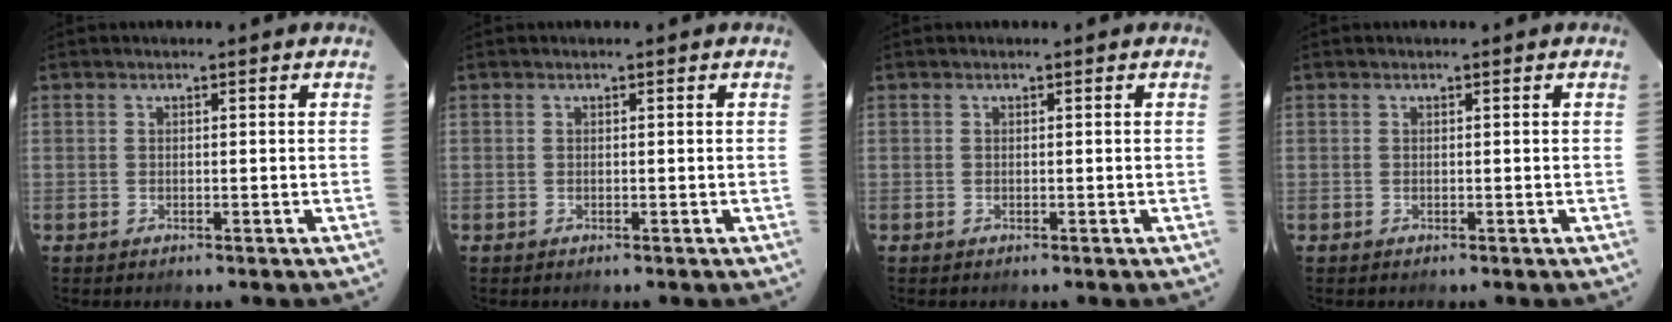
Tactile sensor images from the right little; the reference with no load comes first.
{"total": 0.0}
{"total": 0.0}
{"total": 0.0}